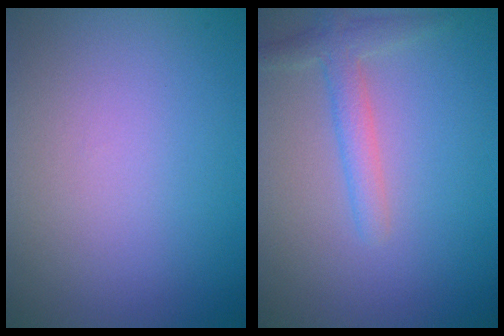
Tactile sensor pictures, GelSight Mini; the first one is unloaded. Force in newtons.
{"total": 2.4, "press": 2.4, "slide": 0.1}